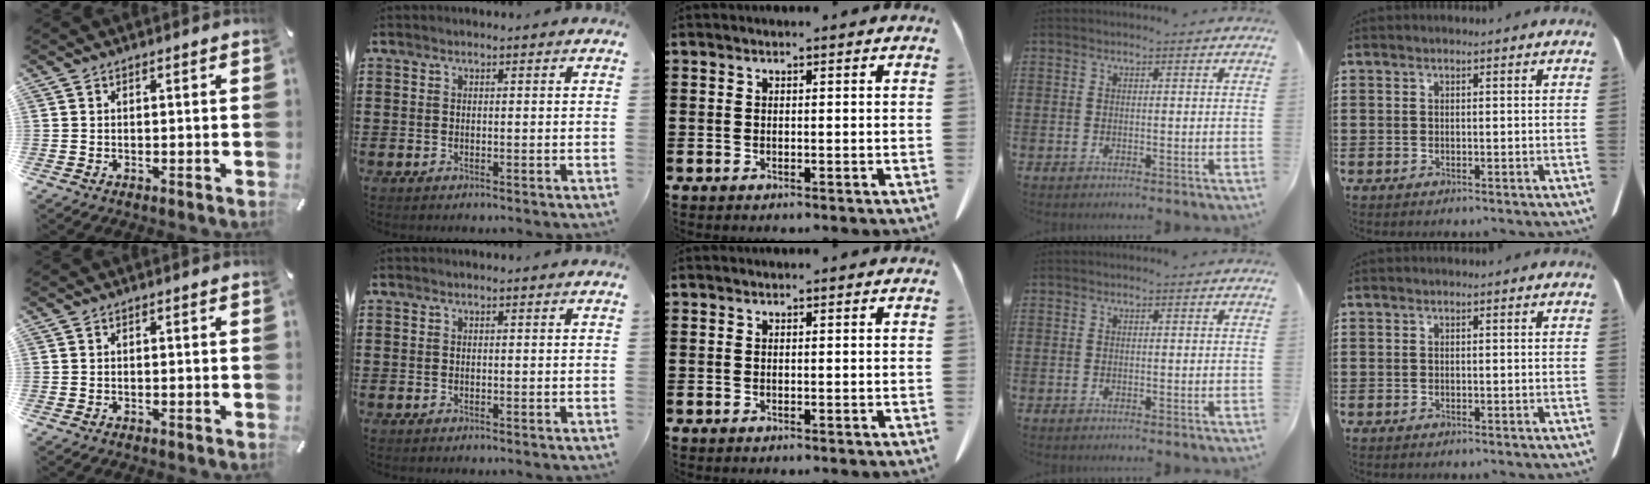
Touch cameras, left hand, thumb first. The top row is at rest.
{}